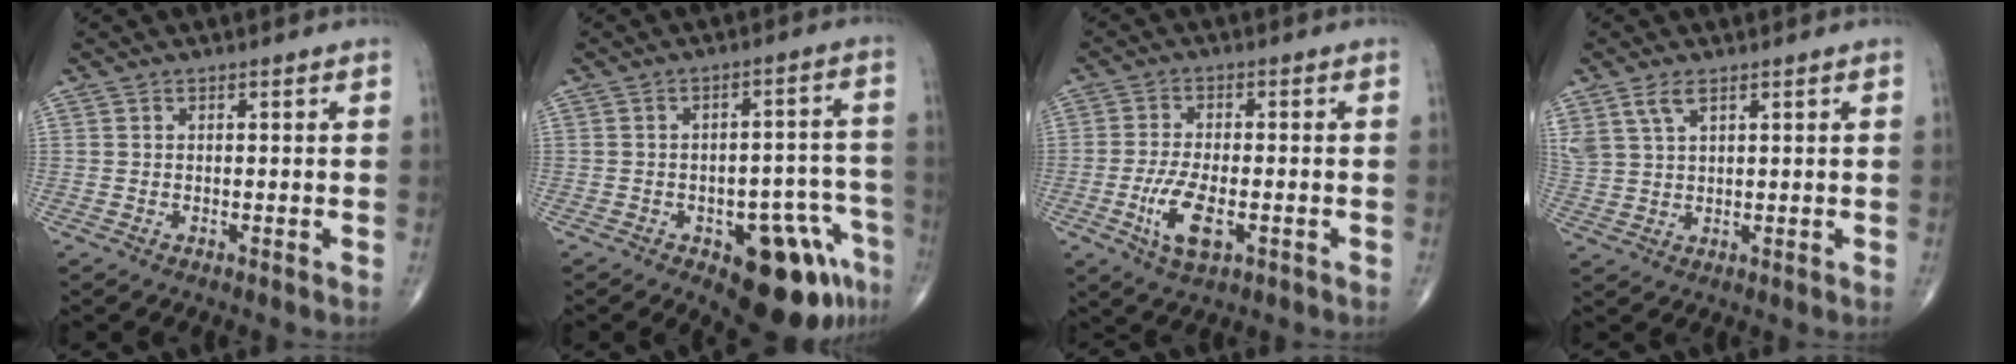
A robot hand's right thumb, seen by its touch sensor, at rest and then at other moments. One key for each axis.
{"total": 14.3, "fx": -7.4, "fy": 6.1, "fz": 10.5, "tx": -0.084, "ty": 0.048, "tz": -0.086}
{"total": 7.7, "fx": -2.5, "fy": 3.3, "fz": 6.5, "tx": -0.131, "ty": 0.002, "tz": -0.043}
{"total": 4.7, "fx": 2.8, "fy": 2.0, "fz": 3.1, "tx": -0.073, "ty": -0.001, "tz": 0.066}